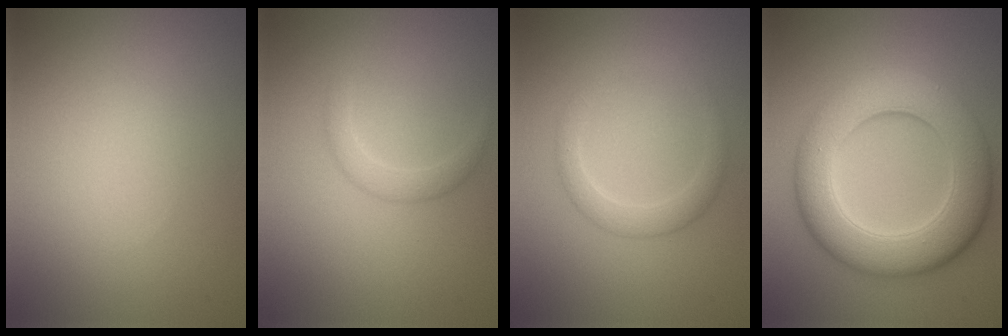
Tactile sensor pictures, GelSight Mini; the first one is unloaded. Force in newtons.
{"total": 1.6, "press": 1.6, "slide": 0.1}
{"total": 2.1, "press": 2.1, "slide": 0.1}
{"total": 9.3, "press": 9.3, "slide": 0.3}